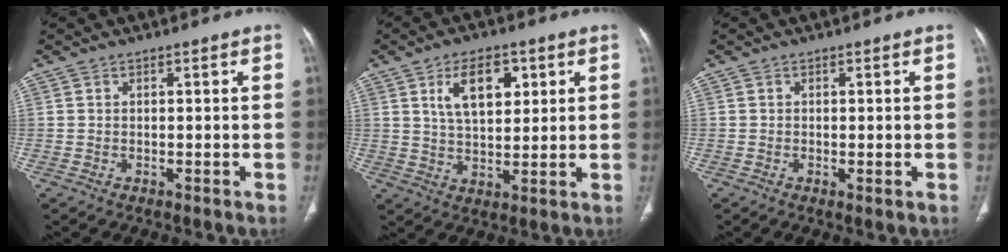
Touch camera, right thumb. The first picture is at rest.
{"total": 9.7, "force": [3.8, 5.2, 7.3], "torque": [-0.096, -0.015, 0.068]}
{"total": 0.9, "force": [-0.2, 0.3, 0.9], "torque": [-0.020, -0.005, -0.004]}